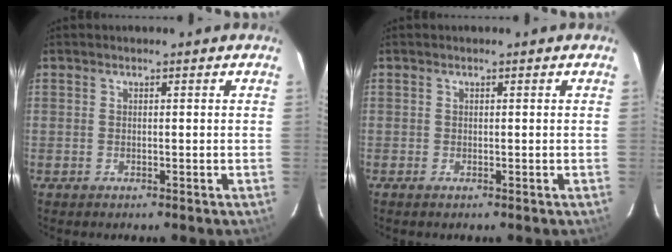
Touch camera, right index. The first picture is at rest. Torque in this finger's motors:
{"motor_torque": [0.05, 0.11, 0.07, 0.00]}